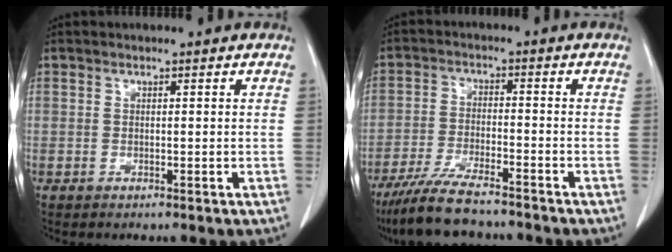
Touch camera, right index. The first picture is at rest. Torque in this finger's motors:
{"motor_torque": [0.71, -0.66, 0.26, 0.09]}